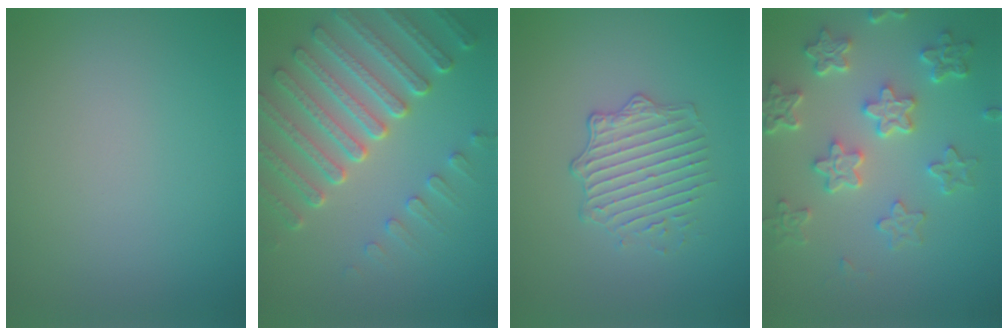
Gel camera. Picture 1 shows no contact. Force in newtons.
{"total": 7.4, "press": 5.5, "slide": 4.9}
{"total": 2.6, "press": 2.0, "slide": 1.6}
{"total": 6.0, "press": 4.7, "slide": 3.8}